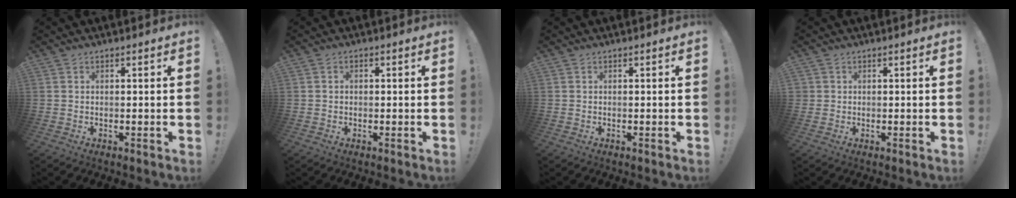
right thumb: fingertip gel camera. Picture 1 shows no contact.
{"total": 1.1, "force": [-0.5, 0.9, 0.4], "torque": [-0.010, 0.006, -0.008]}
{"total": 0.0}
{"total": 1.3, "force": [0.3, 1.2, -0.1], "torque": [0.007, -0.001, 0.006]}